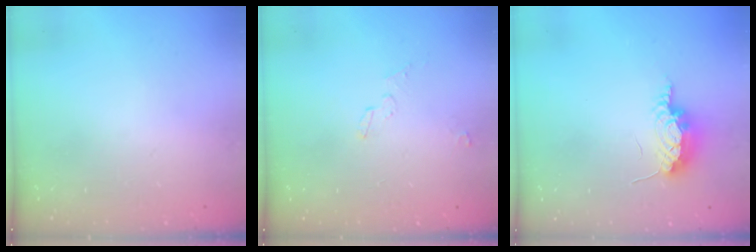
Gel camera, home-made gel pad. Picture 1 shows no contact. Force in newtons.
{"total": 3.0, "press": 2.9, "slide": 0.8}
{"total": 10.6, "press": 8.5, "slide": 6.4}